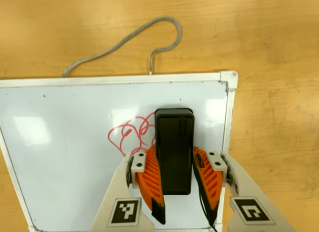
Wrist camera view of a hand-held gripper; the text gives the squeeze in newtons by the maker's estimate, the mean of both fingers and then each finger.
{"total": 12.6, "left": 12.6, "right": 12.7}